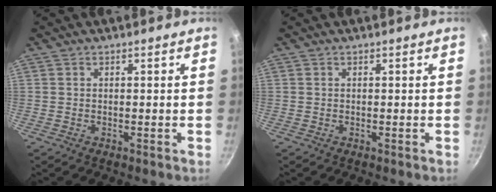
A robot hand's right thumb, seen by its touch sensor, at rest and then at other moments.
{"total": 0.0}